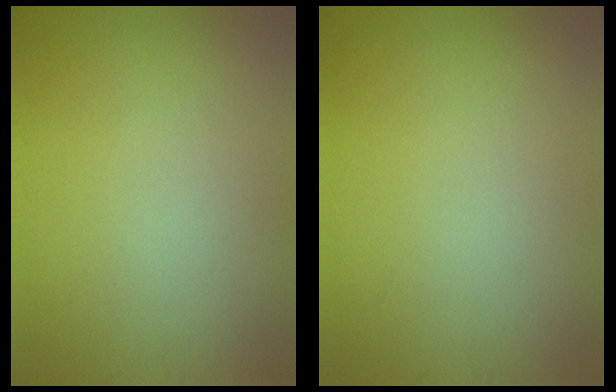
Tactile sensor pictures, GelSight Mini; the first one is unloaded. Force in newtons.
{"total": 0.0}